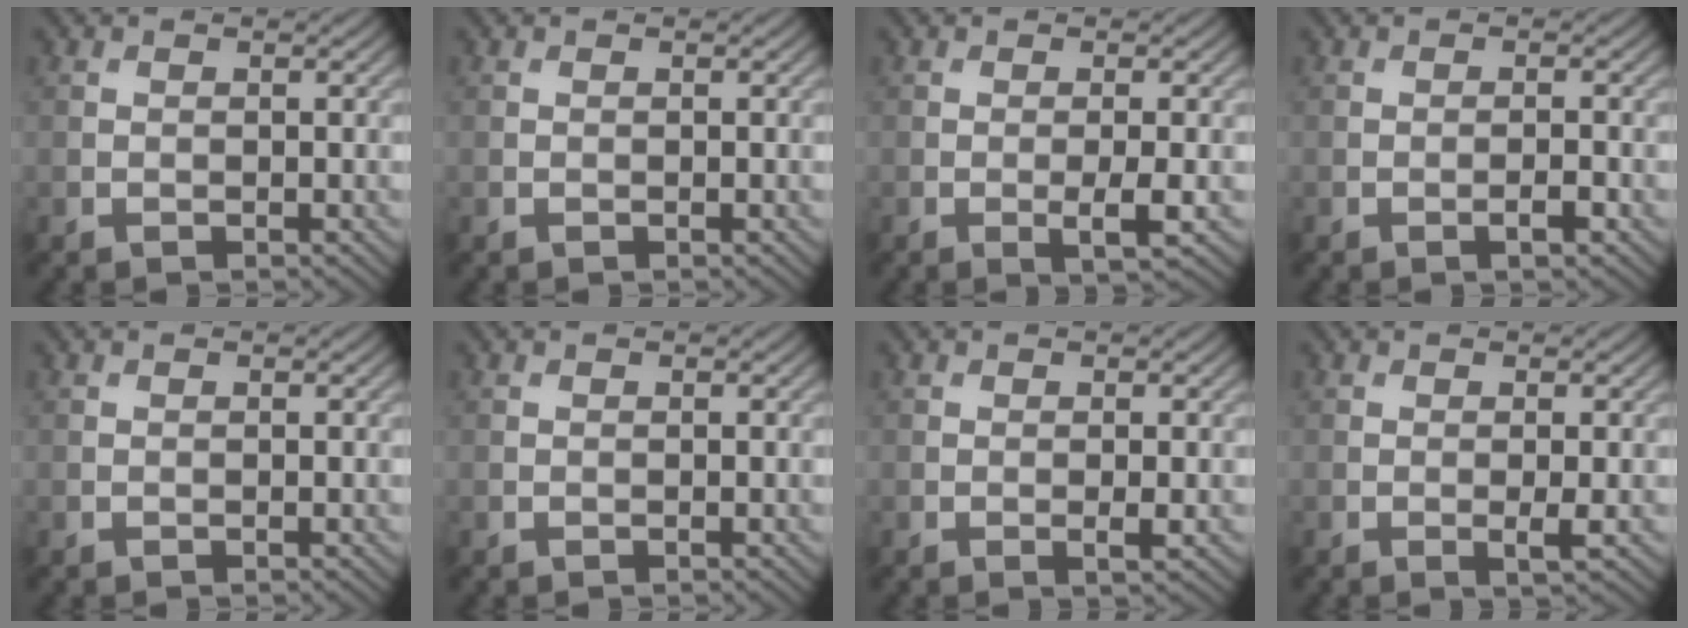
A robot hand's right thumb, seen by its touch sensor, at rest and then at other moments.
{"total": 0.0}
{"total": 2.4, "force": [-0.5, 0.3, 2.3], "torque": [-0.042, -0.003, -0.010]}
{"total": 1.5, "force": [-0.7, 0.2, 1.3], "torque": [-0.020, 0.001, -0.012]}
{"total": 0.0}
{"total": 0.0}
{"total": 1.0, "force": [-0.1, 0.1, 1.0], "torque": [-0.018, -0.004, -0.003]}
{"total": 1.1, "force": [-0.1, 0.1, 1.1], "torque": [-0.022, -0.004, -0.004]}